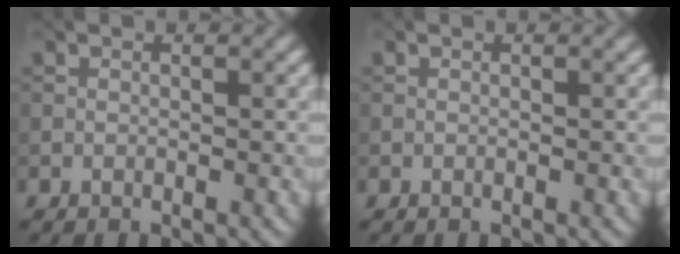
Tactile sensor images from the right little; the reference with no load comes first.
{"total": 0.0}